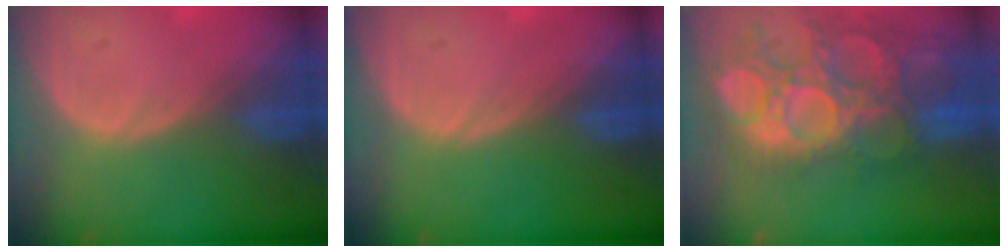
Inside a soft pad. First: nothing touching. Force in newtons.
{"total": 0.0}
{"total": 14.5, "press": 12.8, "slide": 6.9}